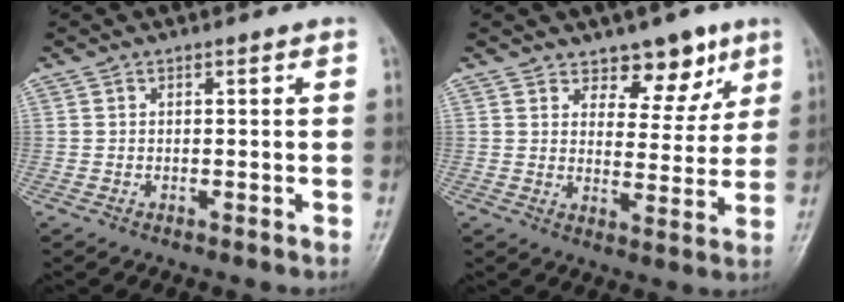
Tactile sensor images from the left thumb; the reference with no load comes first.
{"total": 7.9, "force": [5.3, 4.5, 3.8], "torque": [-0.011, -0.033, 0.078]}